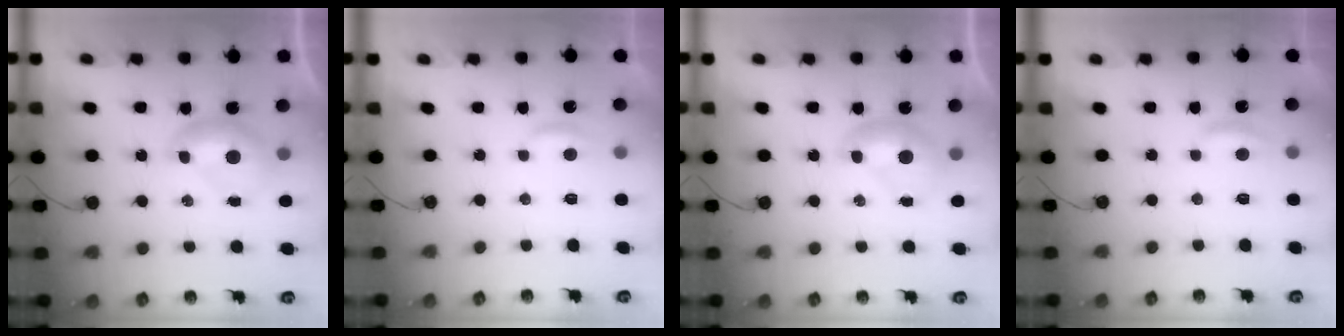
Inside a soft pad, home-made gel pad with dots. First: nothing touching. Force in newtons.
{"total": 1.8, "press": 1.8, "slide": 0.4}
{"total": 0.0}
{"total": 1.4, "press": 1.3, "slide": 0.5}